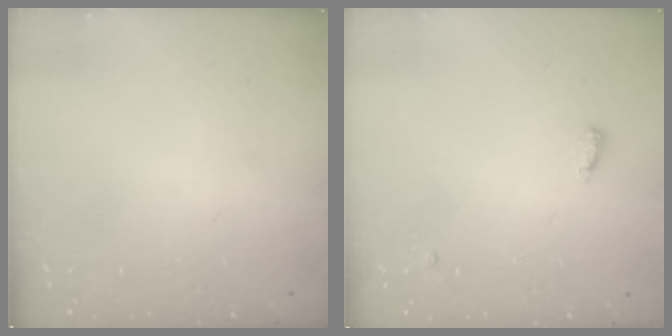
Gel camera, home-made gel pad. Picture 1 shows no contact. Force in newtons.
{"total": 3.6, "press": 3.5, "slide": 0.7}